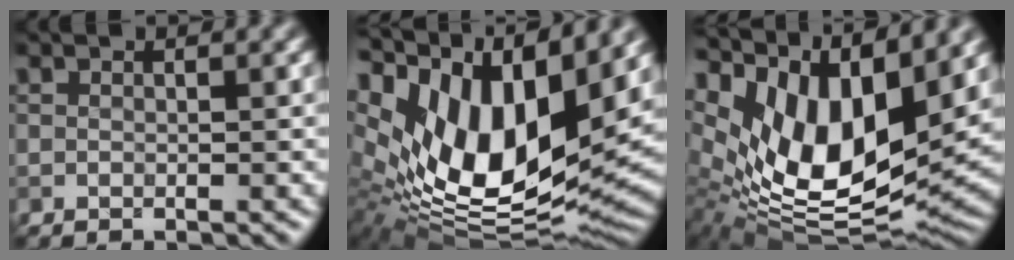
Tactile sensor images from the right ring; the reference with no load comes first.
{"total": 16.3, "force": [5.4, 8.2, 13.0], "torque": [-0.267, 0.004, 0.093]}
{"total": 14.5, "force": [4.9, 7.2, 11.6], "torque": [-0.227, -0.006, 0.087]}